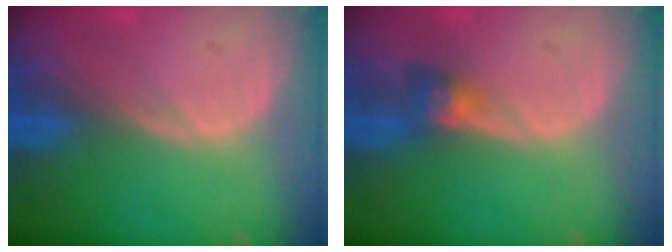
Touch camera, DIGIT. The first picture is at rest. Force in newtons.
{"total": 3.1, "press": 2.7, "slide": 1.4}